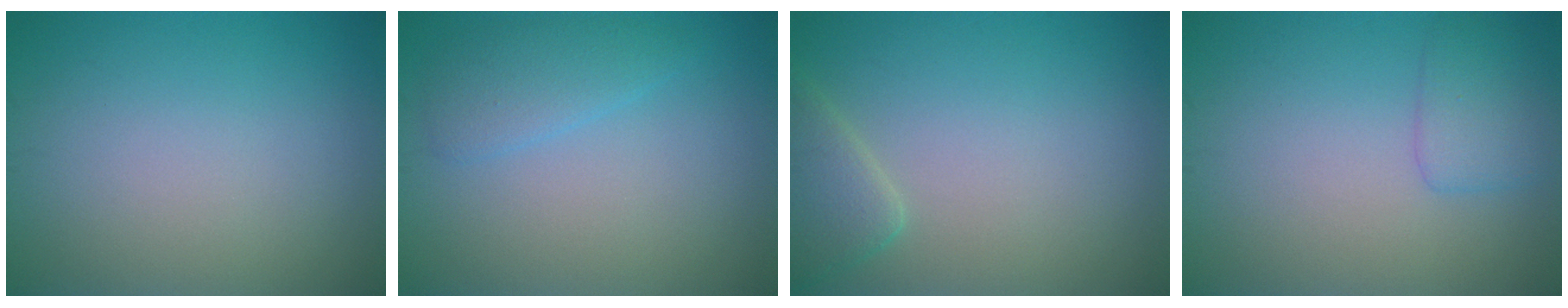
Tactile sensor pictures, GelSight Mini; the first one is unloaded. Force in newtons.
{"total": 2.3, "press": 2.3, "slide": 0.0}
{"total": 2.8, "press": 2.8, "slide": 0.2}
{"total": 2.3, "press": 2.3, "slide": 0.1}